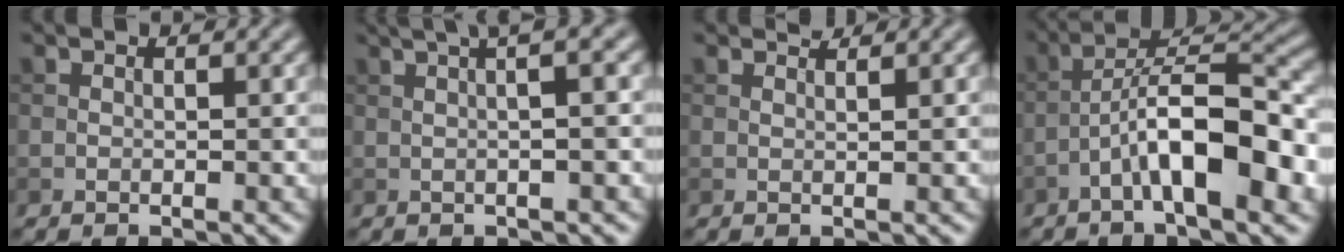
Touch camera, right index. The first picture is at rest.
{"total": 7.2, "force": [2.7, 2.7, 6.1], "torque": [-0.048, 0.037, 0.010]}
{"total": 1.1, "force": [1.0, 0.1, 0.4], "torque": [-0.008, -0.004, 0.013]}
{"total": 8.9, "force": [-3.5, 2.4, 7.8], "torque": [-0.127, 0.025, -0.060]}